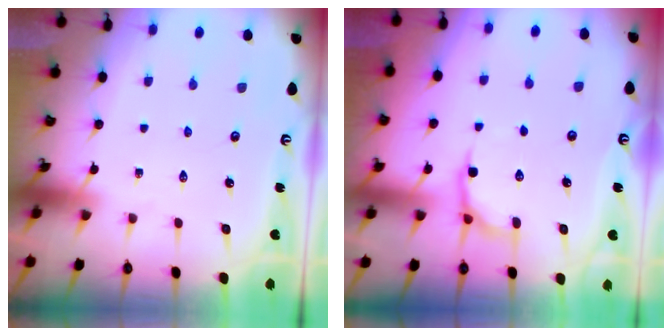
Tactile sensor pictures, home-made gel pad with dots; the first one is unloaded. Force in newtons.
{"total": 5.4, "press": 4.7, "slide": 2.5}